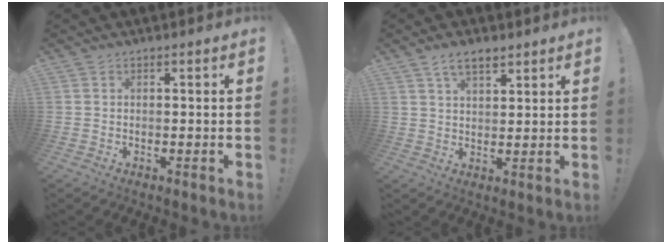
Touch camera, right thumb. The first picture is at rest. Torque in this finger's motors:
{"motor_torque": [0.04, 0.05, 0.04, 0.03, 0.00]}